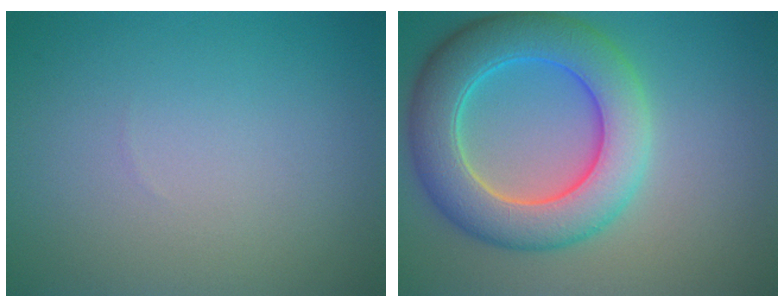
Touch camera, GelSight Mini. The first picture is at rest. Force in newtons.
{"total": 8.4, "press": 8.4, "slide": 0.3}